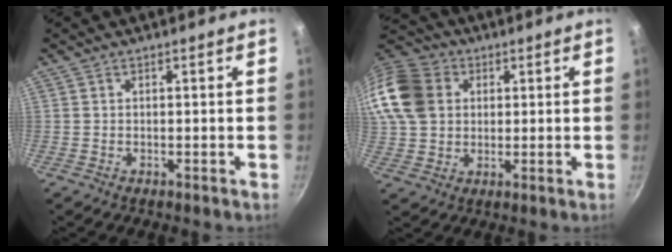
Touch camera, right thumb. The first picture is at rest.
{"total": 18.4, "force": [4.2, 15.0, 9.9], "torque": [-0.219, 0.027, 0.071]}